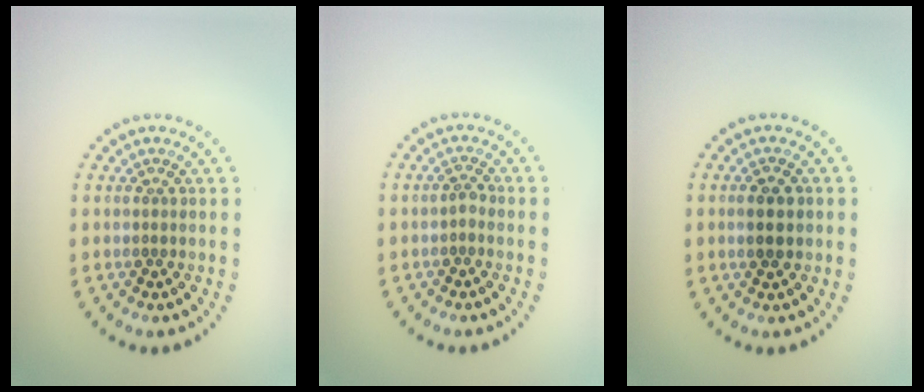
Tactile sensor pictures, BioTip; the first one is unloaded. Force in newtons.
{"total": 0.9, "press": 0.7, "slide": 0.6}
{"total": 2.9, "press": 2.9, "slide": 0.1}